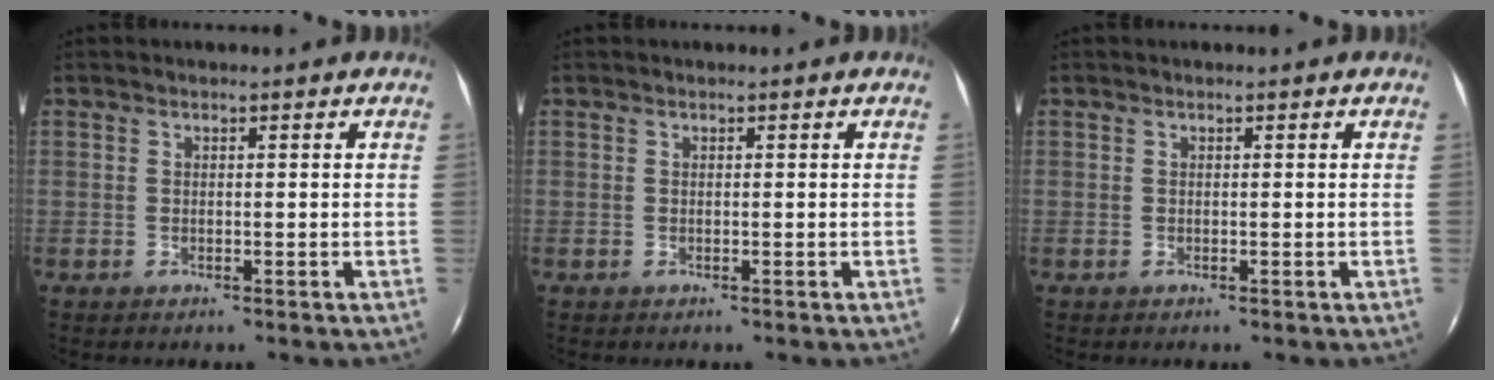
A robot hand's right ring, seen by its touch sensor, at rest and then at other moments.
{"total": 0.0}
{"total": 0.0}